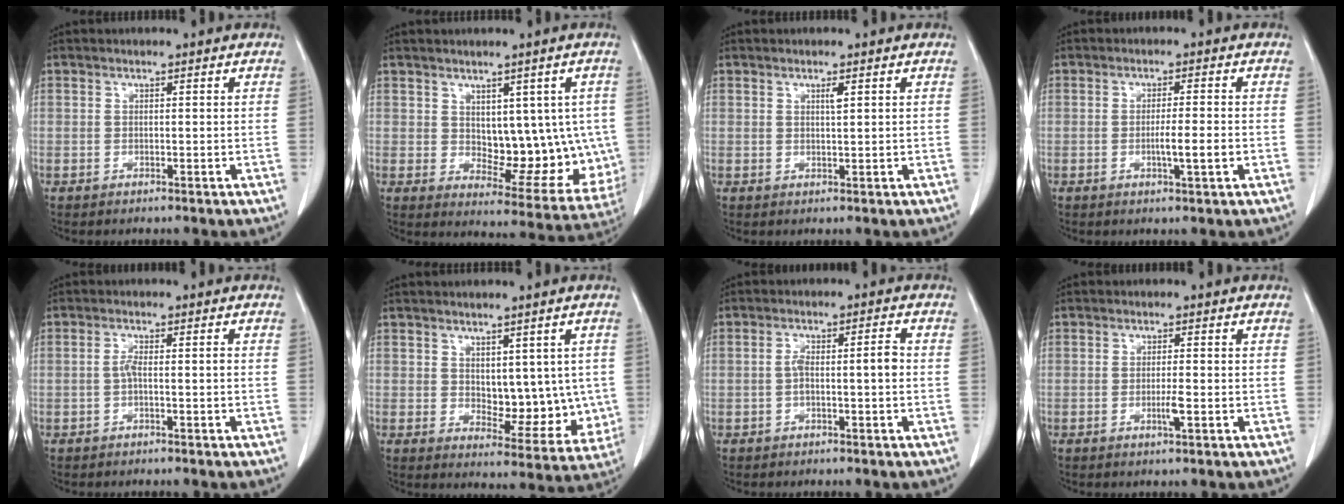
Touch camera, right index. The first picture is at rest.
{"total": 11.9, "force": [1.2, 6.5, 9.9], "torque": [-0.109, 0.004, 0.037]}
{"total": 1.1, "force": [0.5, 0.0, 0.9], "torque": [-0.019, -0.001, 0.009]}
{"total": 3.7, "force": [-1.1, -0.2, 3.6], "torque": [-0.059, -0.003, -0.016]}
{"total": 1.7, "force": [-0.5, 0.2, 1.6], "torque": [-0.025, 0.004, -0.010]}
{"total": 8.2, "force": [0.7, 4.8, 6.6], "torque": [-0.065, -0.002, 0.024]}
{"total": 3.7, "force": [-0.7, 0.7, 3.6], "torque": [-0.059, 0.017, -0.006]}
{"total": 1.9, "force": [-0.6, -0.1, 1.8], "torque": [-0.033, -0.002, -0.009]}